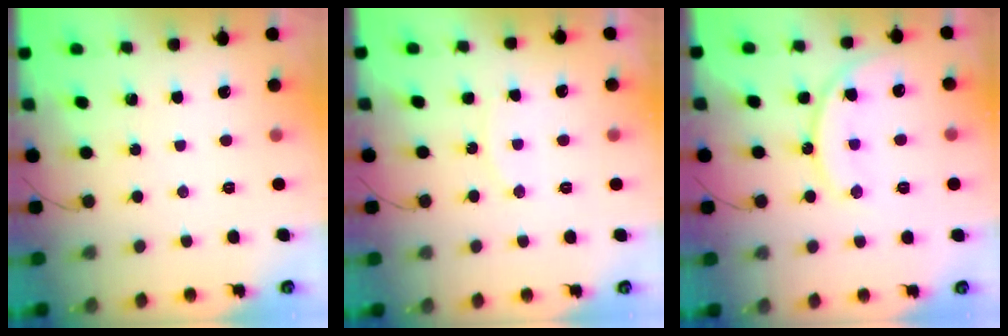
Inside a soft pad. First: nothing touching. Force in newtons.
{"total": 7.7, "press": 7.7, "slide": 0.6}
{"total": 13.5, "press": 13.5, "slide": 0.9}